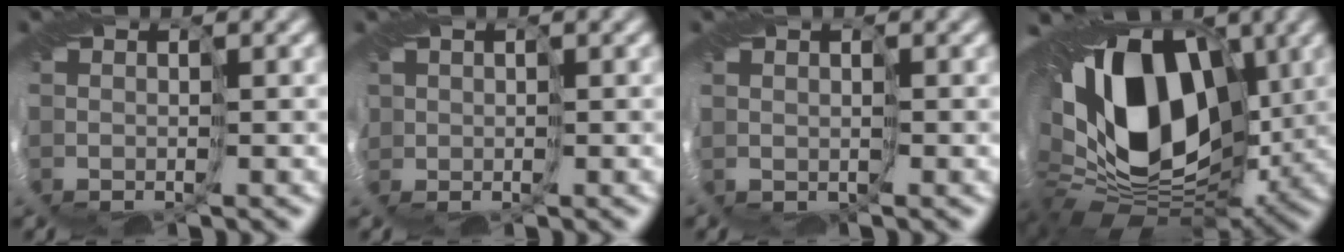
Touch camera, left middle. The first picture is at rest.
{"total": 1.3, "force": [0.2, 1.3, -0.1], "torque": [0.000, -0.001, 0.002]}
{"total": 0.7, "force": [0.1, 0.5, 0.4], "torque": [-0.010, -0.001, 0.002]}
{"total": 18.2, "force": [2.0, 12.6, 12.9], "torque": [-0.230, -0.007, 0.038]}